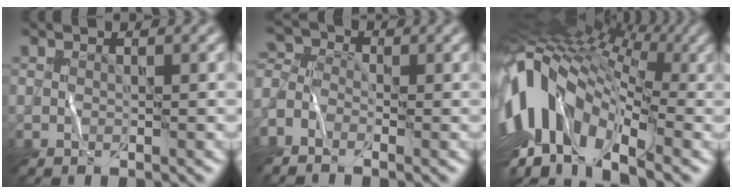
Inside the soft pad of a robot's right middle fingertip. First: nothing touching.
{"total": 3.5, "force": [-2.2, 2.0, 1.9], "torque": [-0.042, -0.002, -0.045]}
{"total": 14.0, "force": [-2.3, 7.3, 11.7], "torque": [-0.234, 0.035, -0.053]}